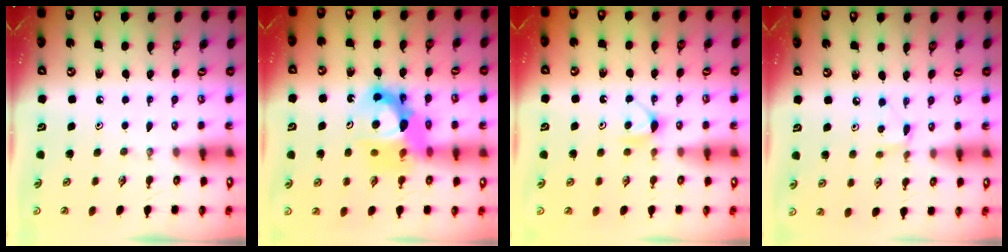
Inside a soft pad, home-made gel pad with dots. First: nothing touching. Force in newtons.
{"total": 14.2, "press": 14.1, "slide": 1.6}
{"total": 4.5, "press": 4.4, "slide": 0.8}
{"total": 3.4, "press": 3.4, "slide": 0.4}